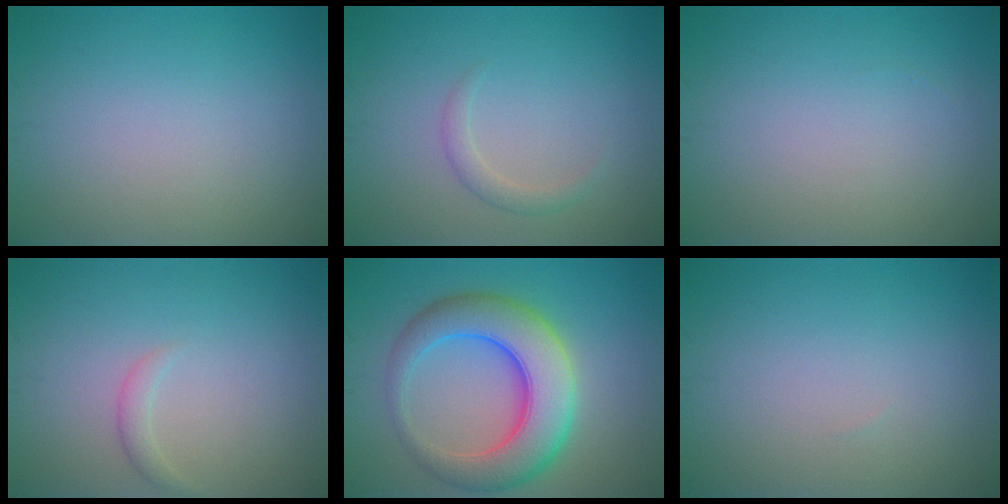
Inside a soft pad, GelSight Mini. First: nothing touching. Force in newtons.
{"total": 1.4, "press": 1.4, "slide": 0.1}
{"total": 0.0}
{"total": 1.1, "press": 1.1, "slide": 0.1}
{"total": 8.5, "press": 8.5, "slide": 0.3}
{"total": 0.0}